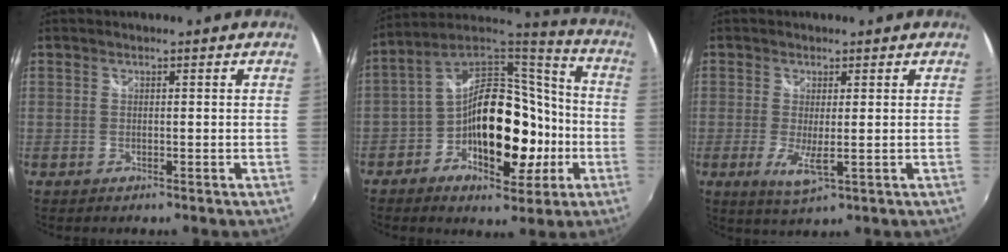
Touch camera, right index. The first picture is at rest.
{"total": 19.1, "force": [-5.6, 11.5, 14.2], "torque": [-0.252, 0.036, -0.086]}
{"total": 4.6, "force": [-0.8, 0.8, 4.5], "torque": [-0.090, -0.015, -0.013]}